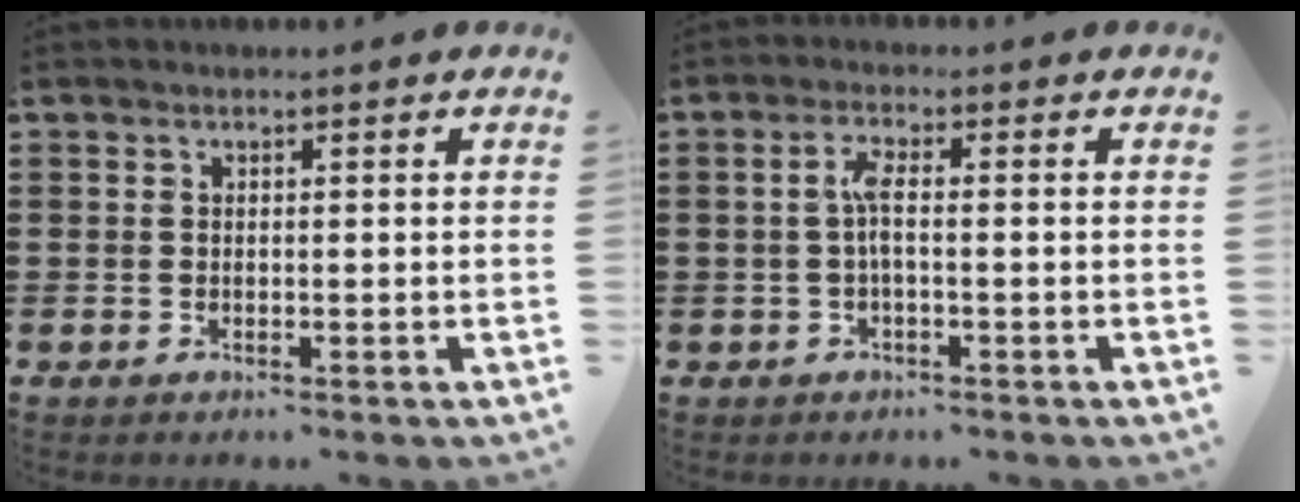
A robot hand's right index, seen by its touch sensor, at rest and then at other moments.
{"total": 3.2, "force": [-0.4, 0.4, 3.1], "torque": [-0.066, 0.000, -0.013]}